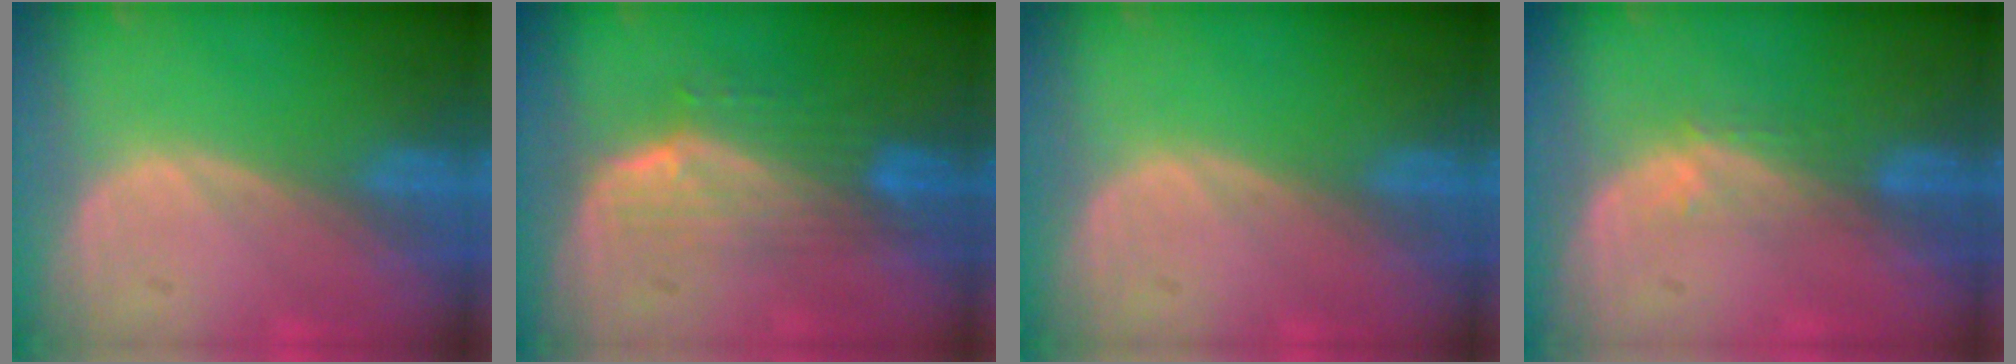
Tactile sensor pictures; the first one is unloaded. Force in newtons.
{"total": 7.3, "press": 6.5, "slide": 3.3}
{"total": 0.0}
{"total": 2.9, "press": 2.4, "slide": 1.7}